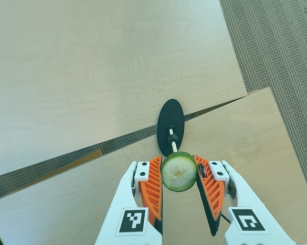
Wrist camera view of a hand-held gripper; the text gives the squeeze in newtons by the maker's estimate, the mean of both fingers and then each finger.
{"total": 12.2, "left": 12.8, "right": 11.6}